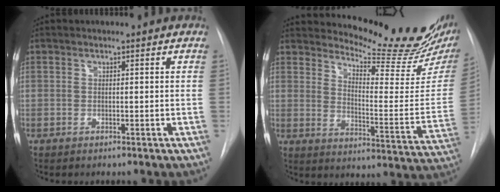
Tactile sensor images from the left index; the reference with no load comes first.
{"total": 19.2, "force": [17.6, 1.6, 7.5], "torque": [-0.112, -0.113, 0.219]}